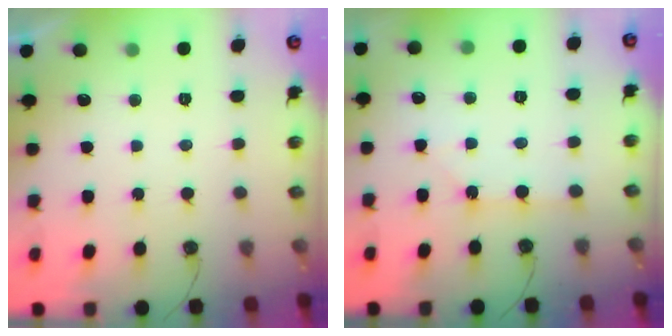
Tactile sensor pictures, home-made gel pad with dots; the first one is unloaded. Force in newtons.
{"total": 1.1, "press": 1.1, "slide": 0.2}